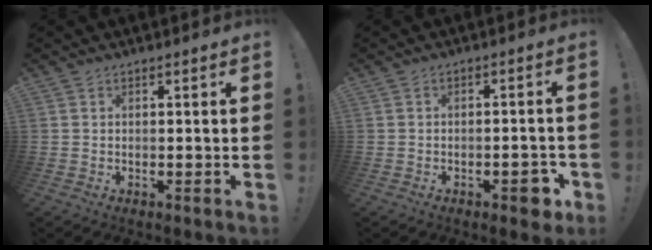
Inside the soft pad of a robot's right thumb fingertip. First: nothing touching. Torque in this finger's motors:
{"motor_torque": [0.27, -0.11, 0.78, -0.70, 0.00]}